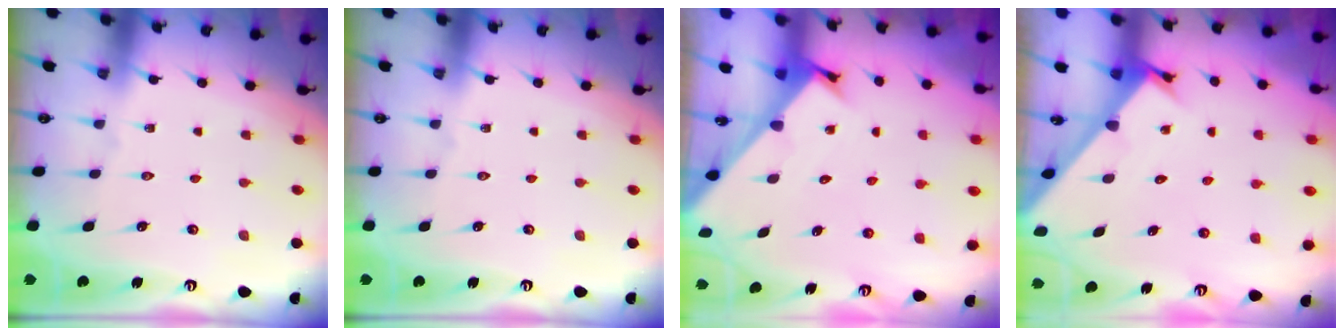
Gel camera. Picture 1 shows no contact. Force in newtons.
{"total": 0.0}
{"total": 2.4, "press": 2.4, "slide": 0.2}
{"total": 2.4, "press": 2.4, "slide": 0.0}